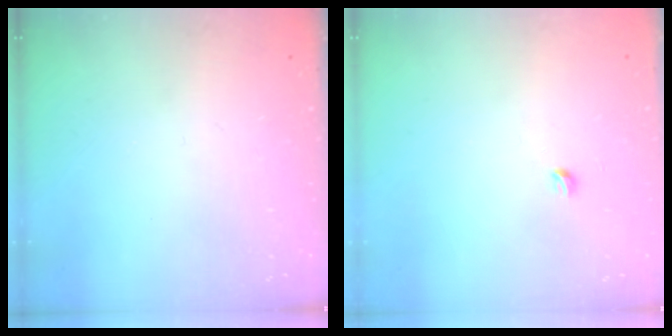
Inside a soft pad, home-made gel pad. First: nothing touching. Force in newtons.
{"total": 2.9, "press": 2.9, "slide": 0.4}